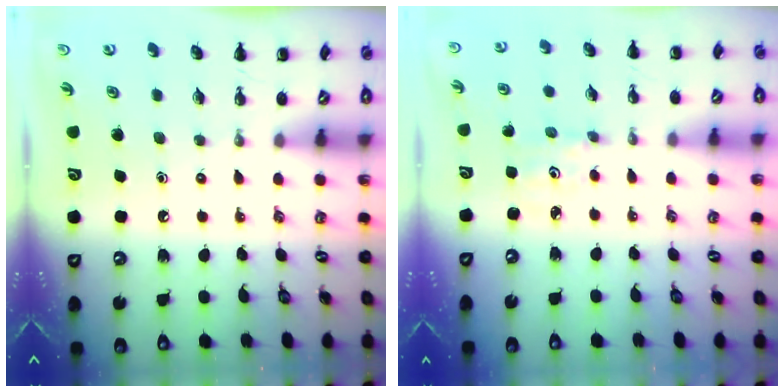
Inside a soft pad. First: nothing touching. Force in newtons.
{"total": 1.2, "press": 1.2, "slide": 0.3}